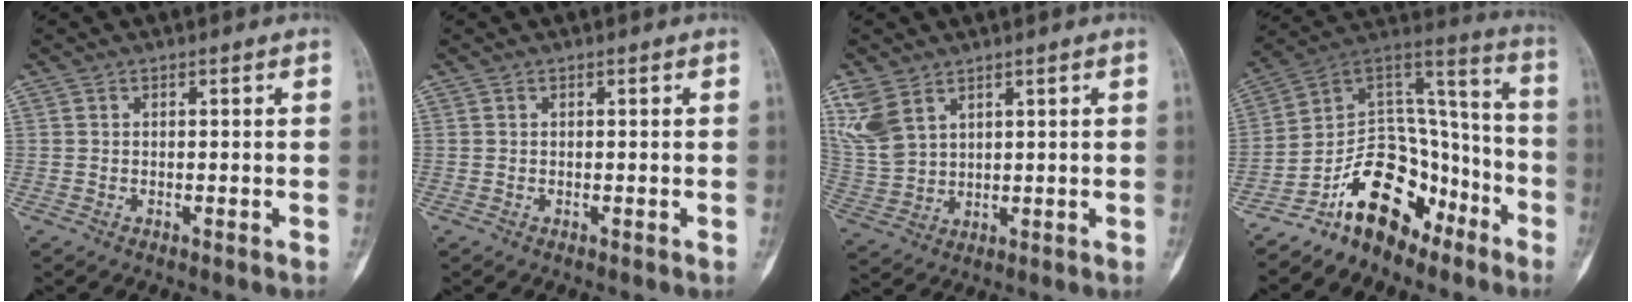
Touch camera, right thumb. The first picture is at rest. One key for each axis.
{"total": 0.0}
{"total": 8.1, "fx": 4.7, "fy": 4.9, "fz": 4.4, "tx": -0.095, "ty": -0.009, "tz": 0.111}
{"total": 17.9, "fx": -11.2, "fy": 11.0, "fz": 8.5, "tx": -0.095, "ty": 0.133, "tz": -0.193}